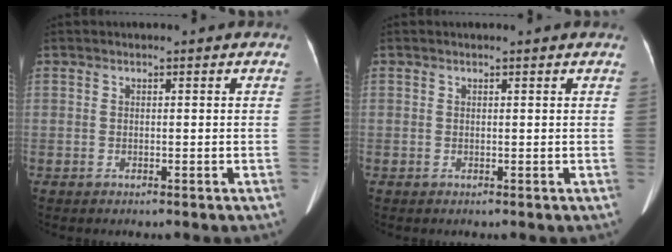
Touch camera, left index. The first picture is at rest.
{"total": 0.0}